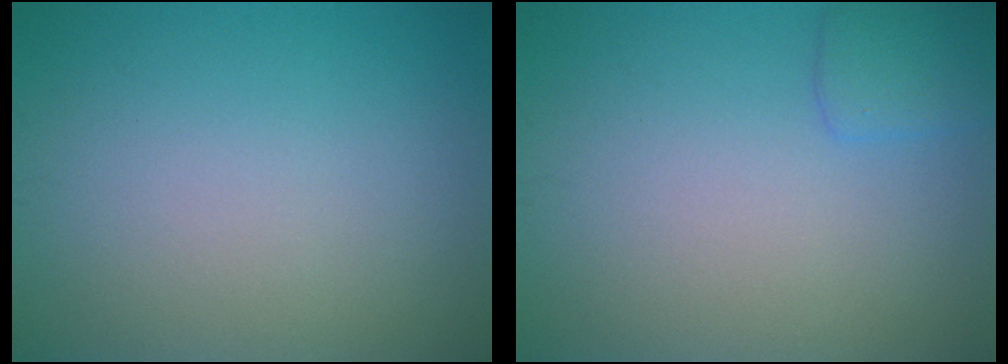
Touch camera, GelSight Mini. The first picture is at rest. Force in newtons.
{"total": 1.7, "press": 1.7, "slide": 0.1}